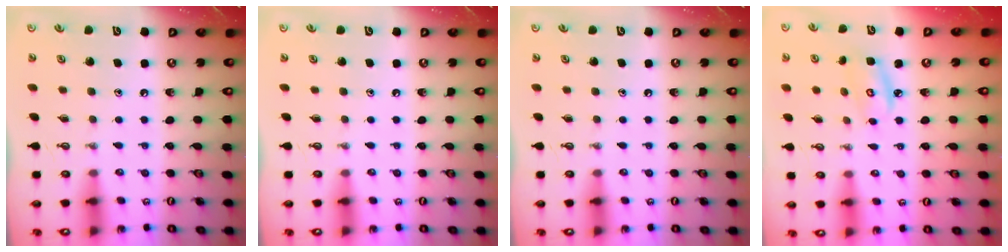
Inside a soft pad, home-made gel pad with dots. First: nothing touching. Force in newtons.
{"total": 0.0}
{"total": 0.0}
{"total": 4.2, "press": 4.2, "slide": 0.3}